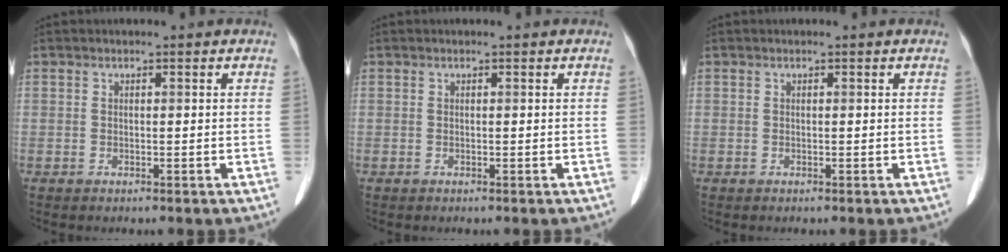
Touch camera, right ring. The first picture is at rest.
{"total": 0.0}
{"total": 0.0}